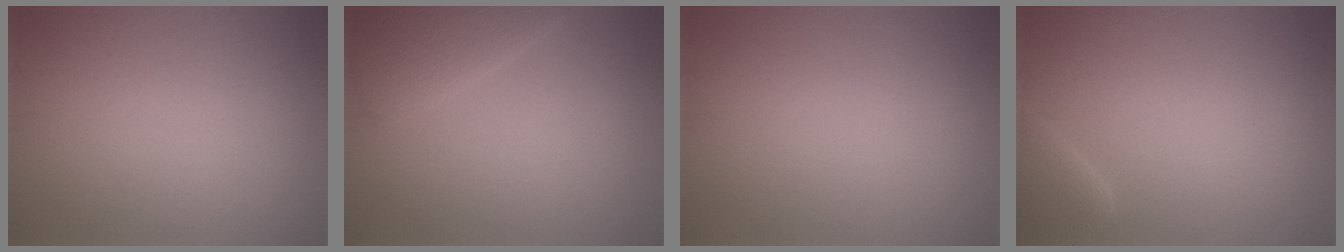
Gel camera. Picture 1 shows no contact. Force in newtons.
{"total": 2.8, "press": 2.8, "slide": 0.2}
{"total": 0.0}
{"total": 2.6, "press": 2.6, "slide": 0.2}